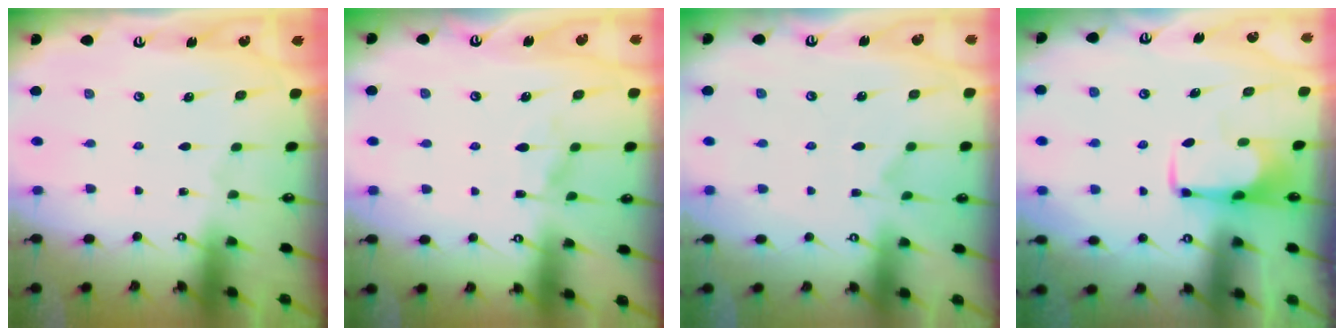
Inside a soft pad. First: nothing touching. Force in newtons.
{"total": 7.1, "press": 7.1, "slide": 0.7}
{"total": 1.1, "press": 0.1, "slide": 1.1}
{"total": 1.9, "press": 1.9, "slide": 0.4}